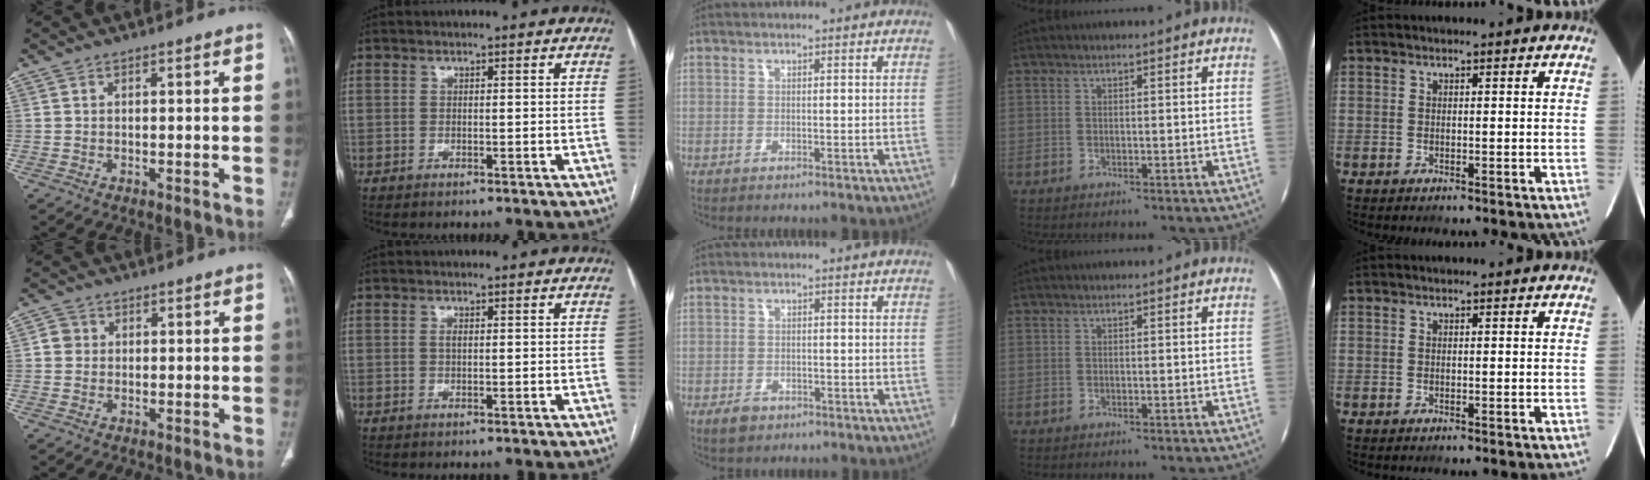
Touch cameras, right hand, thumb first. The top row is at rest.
{"thumb": {"total": 2.6, "force": [0.3, 2.4, 0.8], "torque": [0.000, 0.005, 0.003]}, "index": {"total": 0.7, "force": [0.1, 0.2, 0.7], "torque": [-0.014, 0.001, 0.001]}, "middle": {"total": 2.3, "force": [-1.5, 1.4, 1.0], "torque": [-0.019, 0.001, -0.018]}}